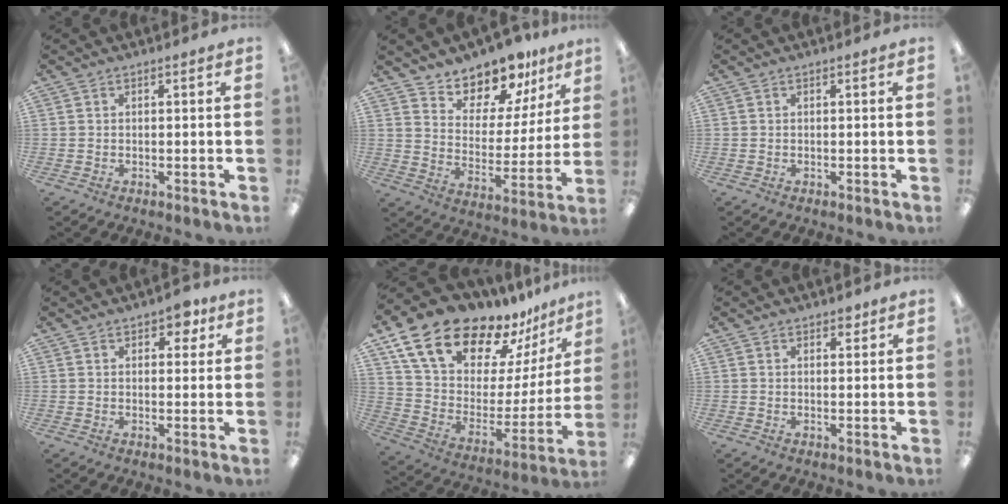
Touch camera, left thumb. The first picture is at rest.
{"total": 11.4, "force": [10.5, 4.2, 1.2], "torque": [-0.031, -0.100, 0.194]}
{"total": 0.0}
{"total": 4.7, "force": [2.8, 2.6, 2.8], "torque": [-0.027, -0.005, 0.044]}
{"total": 21.8, "force": [17.0, 10.1, 9.2], "torque": [-0.162, -0.118, 0.313]}
{"total": 2.2, "force": [1.6, 1.2, 0.8], "torque": [0.000, -0.004, 0.026]}